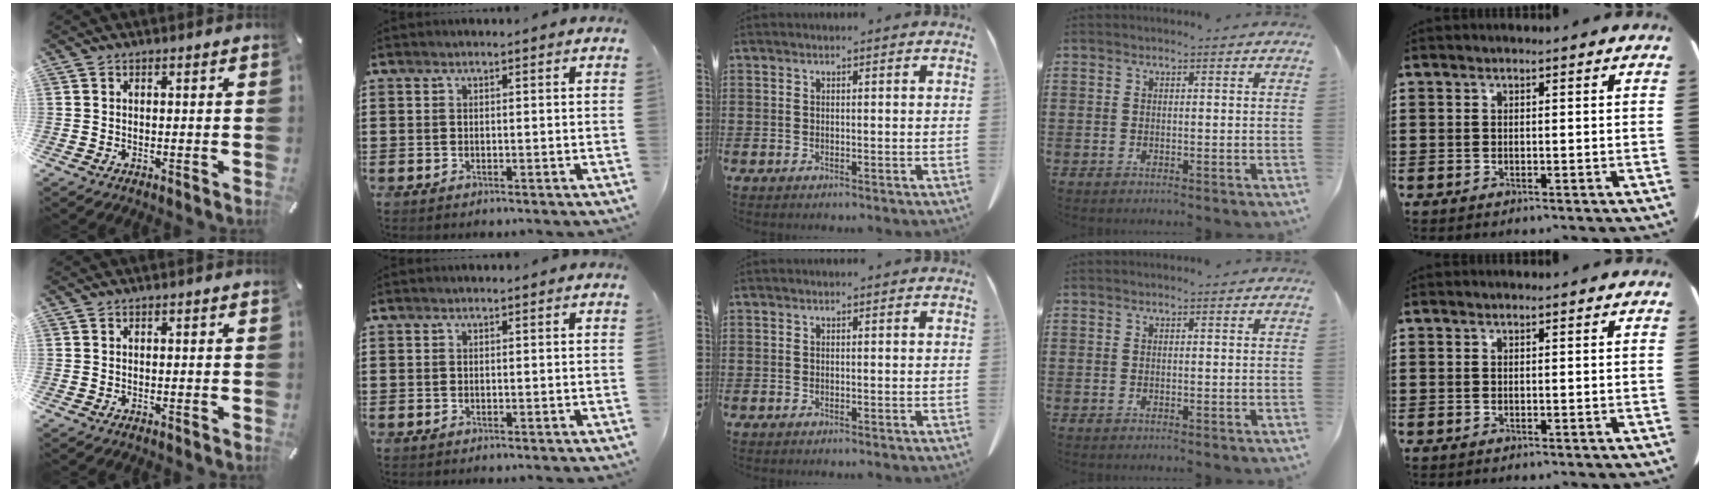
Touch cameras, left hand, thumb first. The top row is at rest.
{}